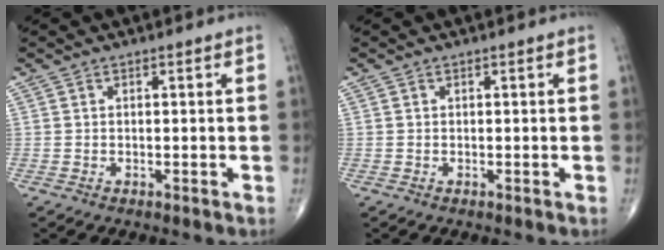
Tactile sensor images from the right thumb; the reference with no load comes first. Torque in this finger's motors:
{"motor_torque": [0.02, 0.21, -0.17, -0.11, 0.06]}